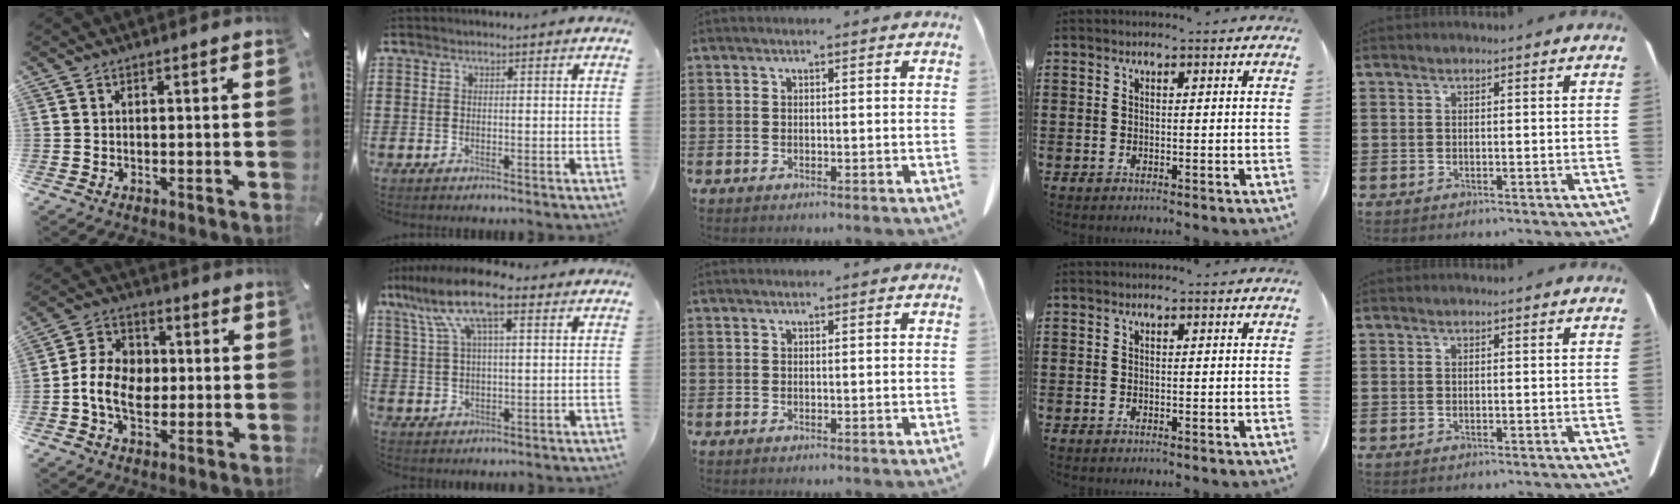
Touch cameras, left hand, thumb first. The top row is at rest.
{"thumb": {"total": 9.6, "force": [-1.7, 7.4, 5.8], "torque": [-0.123, 0.018, -0.031]}, "index": {"total": 11.2, "force": [6.7, 3.1, 8.5], "torque": [-0.192, -0.006, 0.116]}}